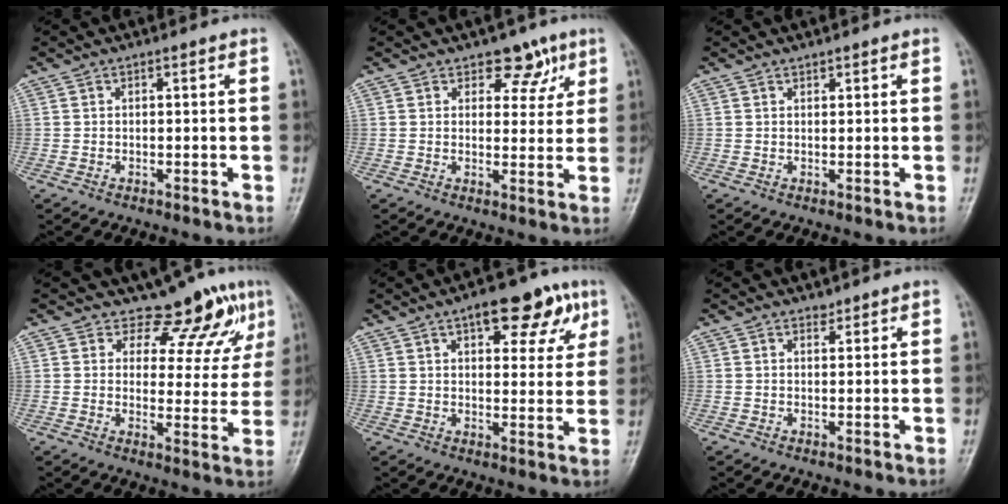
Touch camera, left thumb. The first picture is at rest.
{"total": 5.5, "force": [3.3, 3.5, 2.6], "torque": [0.004, -0.016, 0.043]}
{"total": 0.7, "force": [0.6, 0.2, 0.1], "torque": [0.000, -0.006, 0.010]}
{"total": 9.1, "force": [7.3, 4.1, 3.5], "torque": [-0.015, -0.058, 0.086]}
{"total": 12.6, "force": [6.6, 5.5, 9.2], "torque": [-0.077, -0.013, 0.083]}
{"total": 1.1, "force": [1.0, 0.6, 0.1], "torque": [0.006, -0.008, 0.013]}